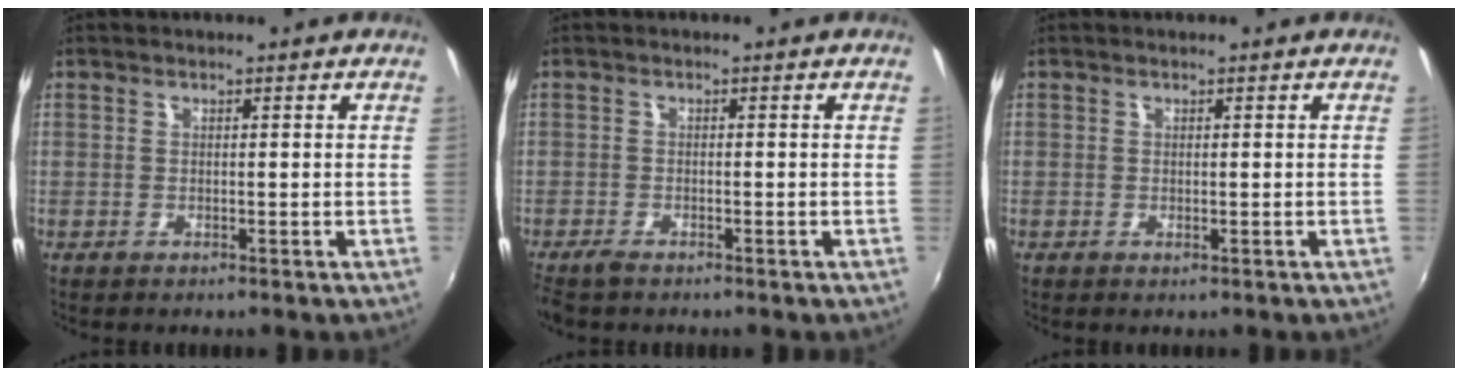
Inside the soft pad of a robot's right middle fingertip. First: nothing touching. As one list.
[{"total": 2.9, "force": [-2.4, 0.8, 1.4], "torque": [-0.035, -0.012, -0.047]}, {"total": 0.0}]